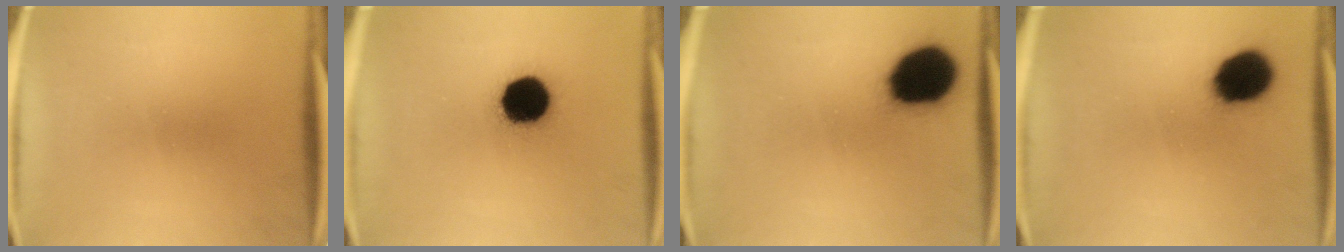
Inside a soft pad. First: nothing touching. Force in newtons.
{"total": 15.4}
{"total": 19.4}
{"total": 13.2}